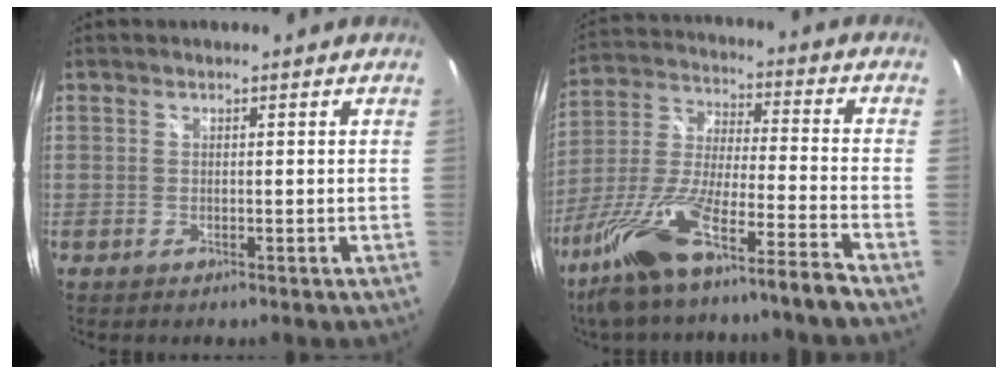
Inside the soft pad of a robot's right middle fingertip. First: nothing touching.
{"total": 16.5, "force": [-12.0, 0.1, 11.3], "torque": [-0.231, -0.023, -0.223]}